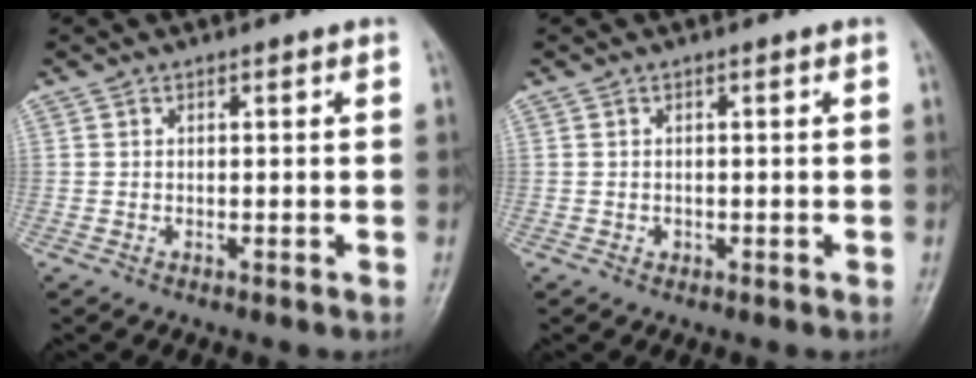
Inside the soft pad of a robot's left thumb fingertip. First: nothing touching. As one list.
[{"total": 0.6, "force": [-0.1, 0.5, 0.2], "torque": [0.000, 0.002, -0.002]}]